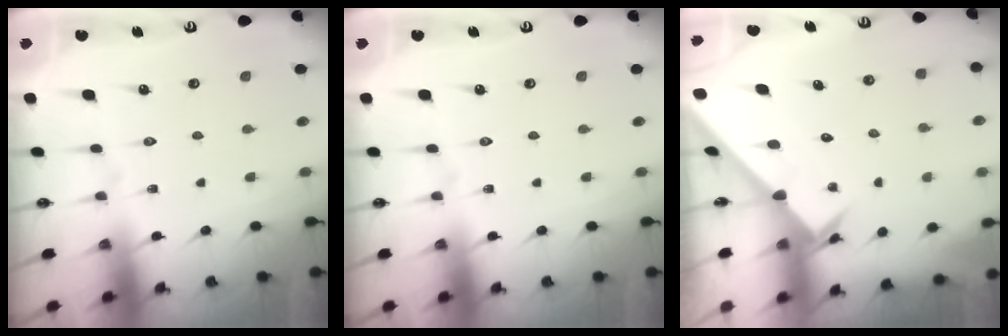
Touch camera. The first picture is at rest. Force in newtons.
{"total": 0.0}
{"total": 2.6, "press": 2.6, "slide": 0.2}